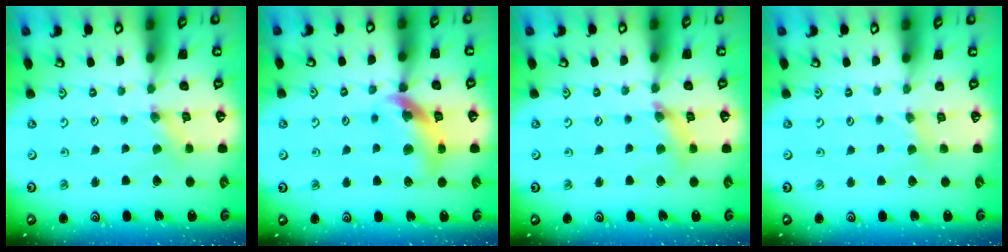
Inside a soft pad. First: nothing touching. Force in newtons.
{"total": 13.8, "press": 13.7, "slide": 1.9}
{"total": 5.8, "press": 5.8, "slide": 0.5}
{"total": 3.0, "press": 2.9, "slide": 0.5}